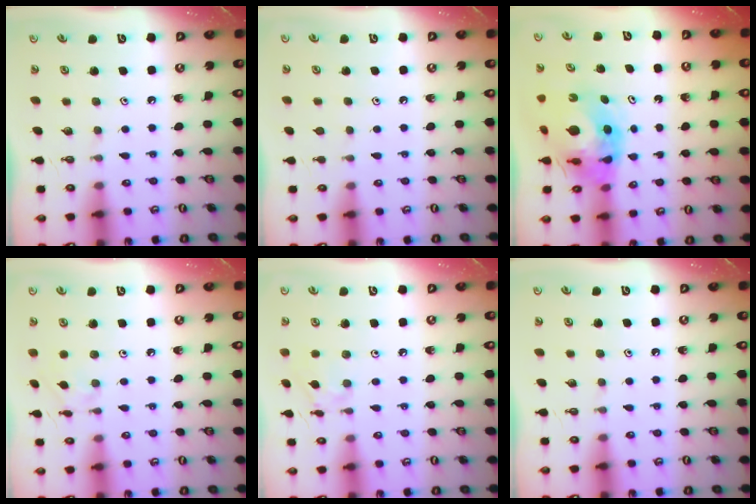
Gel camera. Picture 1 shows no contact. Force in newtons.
{"total": 0.6, "press": 0.6, "slide": 0.2}
{"total": 10.9, "press": 10.8, "slide": 1.2}
{"total": 1.6, "press": 1.5, "slide": 0.4}
{"total": 5.7, "press": 5.6, "slide": 0.4}
{"total": 0.0}